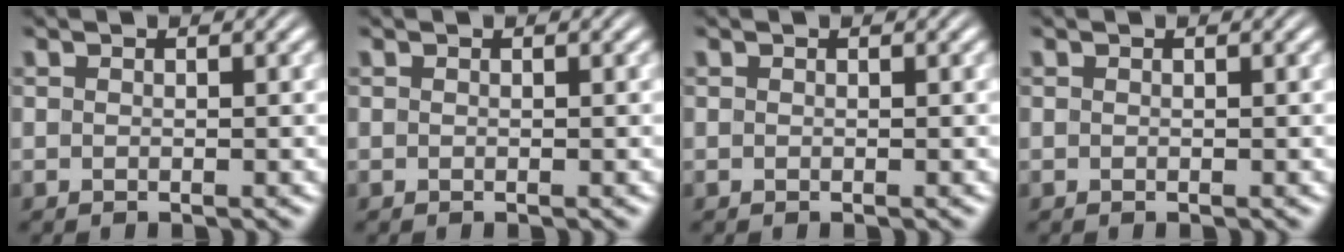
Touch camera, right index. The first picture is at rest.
{"total": 0.0}
{"total": 0.0}
{"total": 0.0}